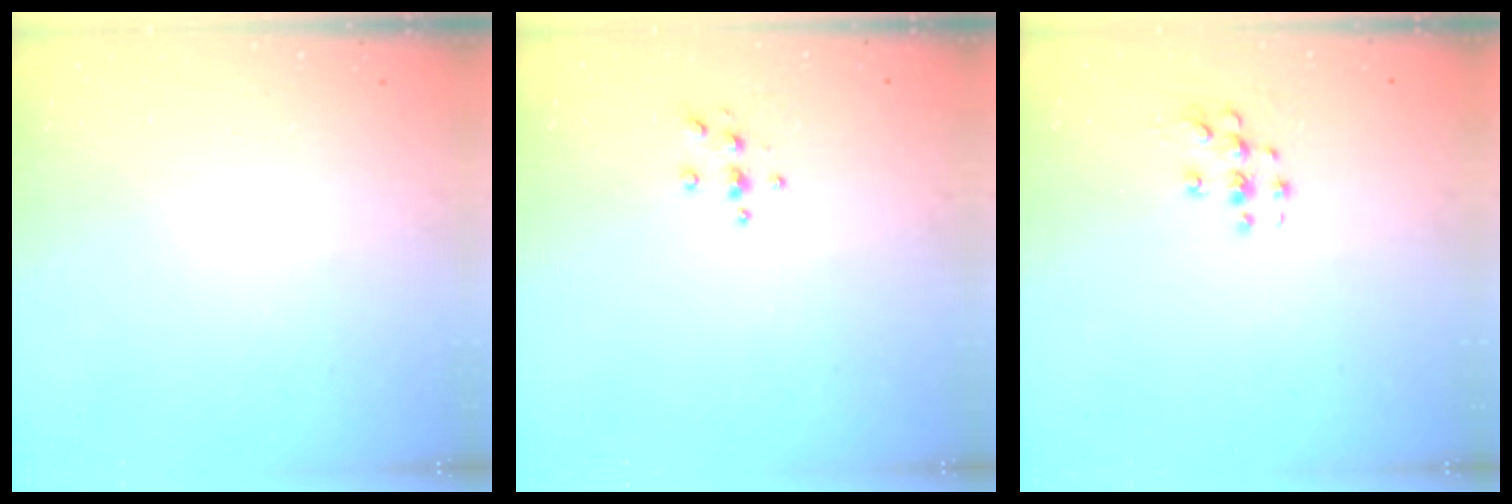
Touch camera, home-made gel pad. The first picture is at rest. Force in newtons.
{"total": 3.8, "press": 3.8, "slide": 0.4}
{"total": 4.3, "press": 4.3, "slide": 0.6}